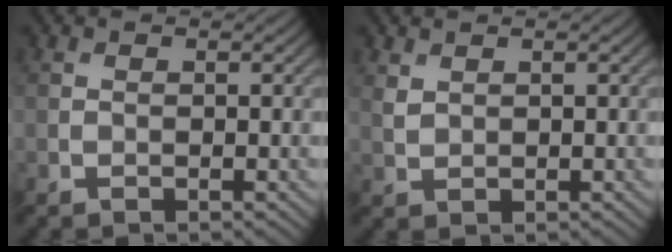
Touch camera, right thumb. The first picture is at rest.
{"total": 1.3, "force": [1.0, 0.7, 0.6], "torque": [-0.021, -0.002, 0.024]}